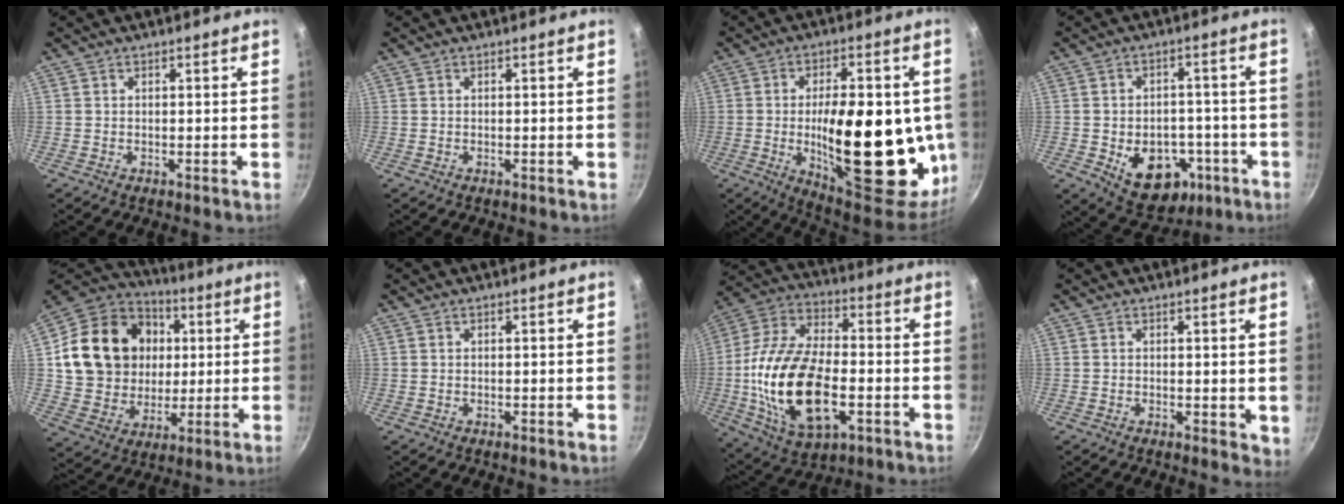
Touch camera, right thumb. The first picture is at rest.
{"total": 0.0}
{"total": 28.4, "force": [-2.3, 11.9, 25.6], "torque": [-0.341, -0.014, -0.021]}
{"total": 13.8, "force": [-4.6, 9.9, 8.4], "torque": [-0.082, 0.022, -0.049]}
{"total": 21.9, "force": [3.7, 18.2, 11.6], "torque": [-0.185, 0.015, 0.072]}
{"total": 0.0}
{"total": 23.5, "force": [-4.3, 12.6, 19.4], "torque": [-0.371, 0.023, -0.077]}
{"total": 2.5, "force": [0.6, 1.4, 2.1], "torque": [-0.022, -0.005, 0.007]}